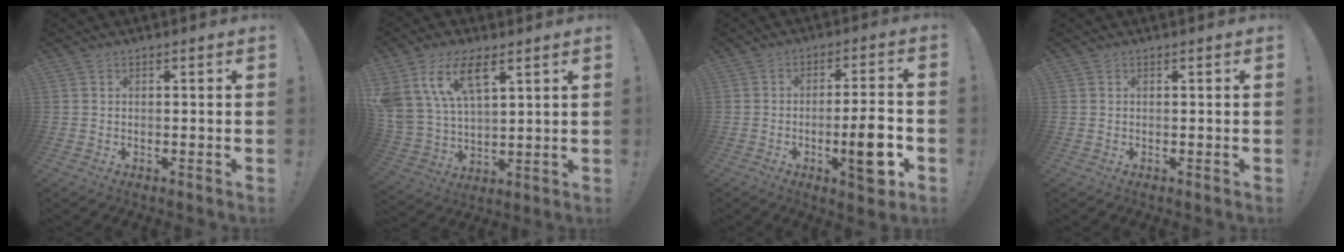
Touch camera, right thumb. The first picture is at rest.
{"total": 14.1, "force": [8.1, 7.0, 9.3], "torque": [-0.196, -0.032, 0.151]}
{"total": 12.0, "force": [-3.9, 2.3, 11.2], "torque": [-0.152, 0.003, -0.063]}
{"total": 0.0}